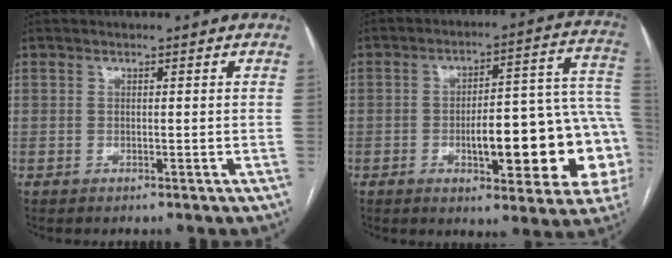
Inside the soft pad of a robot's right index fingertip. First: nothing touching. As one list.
[{"total": 20.2, "force": [-4.5, 5.4, 18.9], "torque": [-0.171, 0.041, -0.044]}]